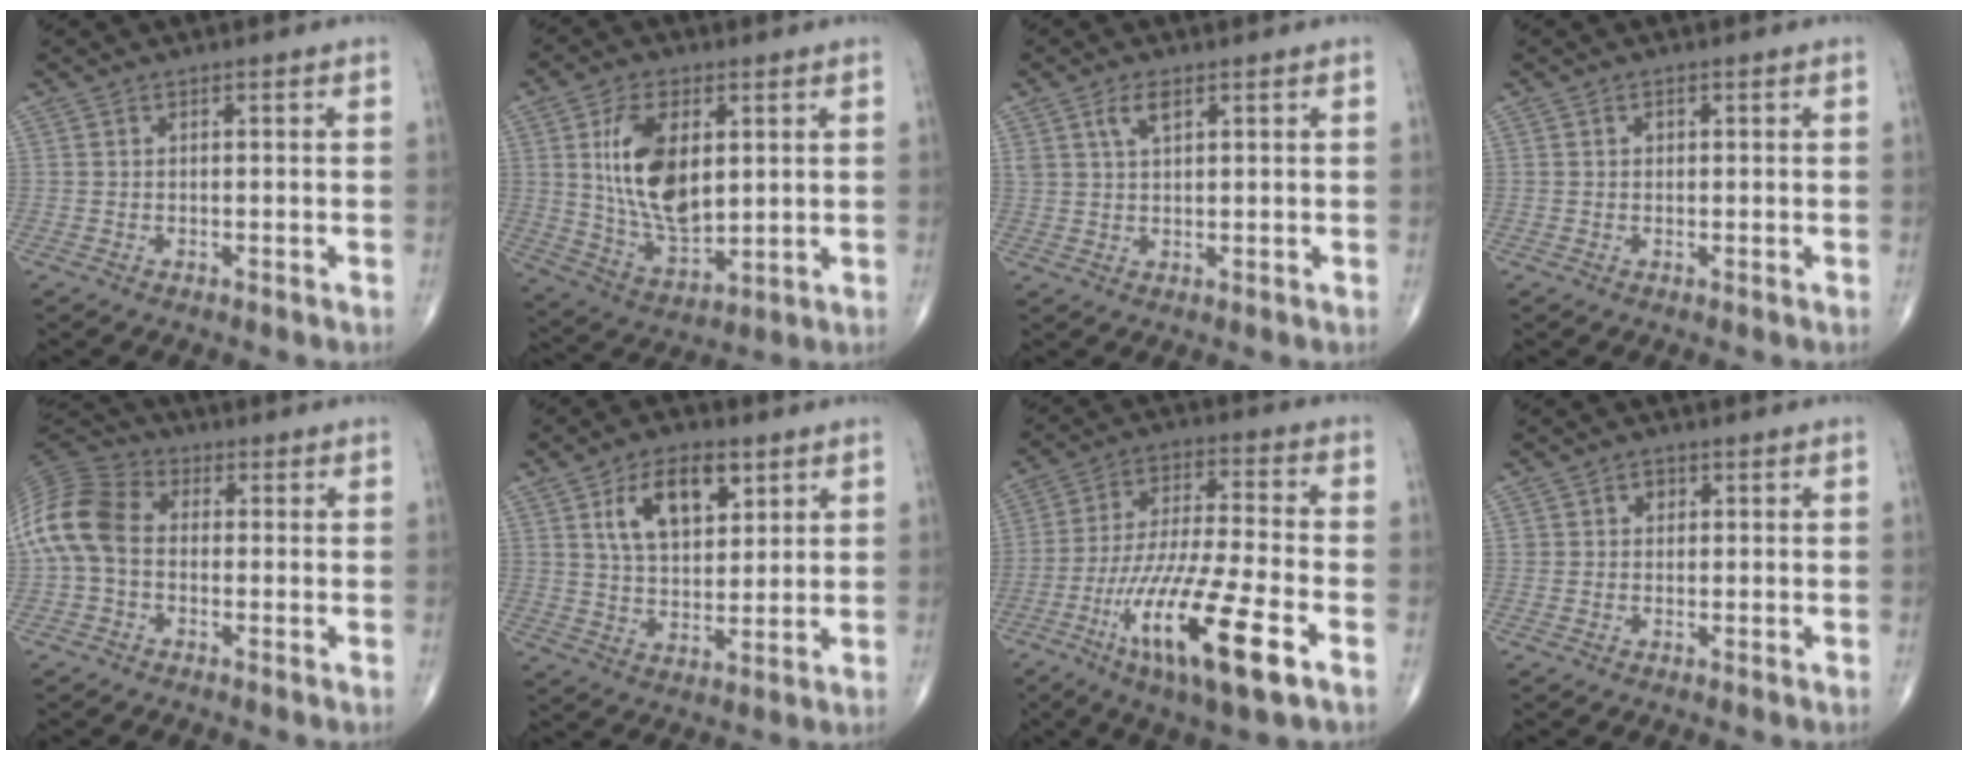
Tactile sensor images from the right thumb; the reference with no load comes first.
{"total": 15.4, "force": [3.2, 8.4, 12.5], "torque": [-0.220, -0.019, 0.070]}
{"total": 3.6, "force": [1.9, 1.6, 2.6], "torque": [-0.047, -0.003, 0.040]}
{"total": 0.8, "force": [0.2, 0.6, 0.4], "torque": [-0.004, 0.000, 0.003]}
{"total": 12.5, "force": [-0.5, 8.8, 8.8], "torque": [-0.183, 0.030, -0.023]}
{"total": 12.1, "force": [5.2, 6.7, 8.6], "torque": [-0.122, -0.016, 0.095]}
{"total": 19.6, "force": [-8.5, 3.9, 17.3], "torque": [-0.349, 0.011, -0.147]}
{"total": 2.0, "force": [0.6, 1.8, 0.7], "torque": [0.003, 0.001, 0.004]}